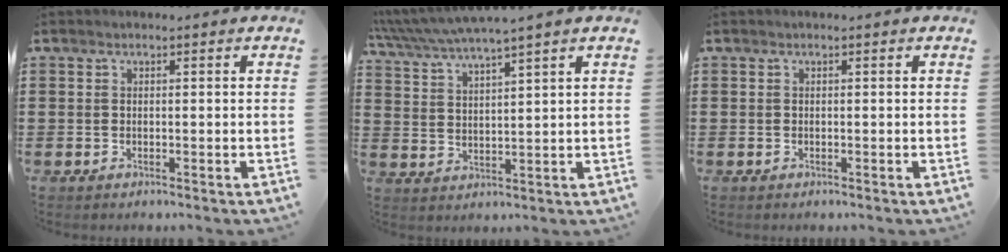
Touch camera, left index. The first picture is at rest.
{"total": 4.3, "force": [3.9, -0.4, 1.8], "torque": [-0.048, -0.021, 0.065]}
{"total": 0.0}